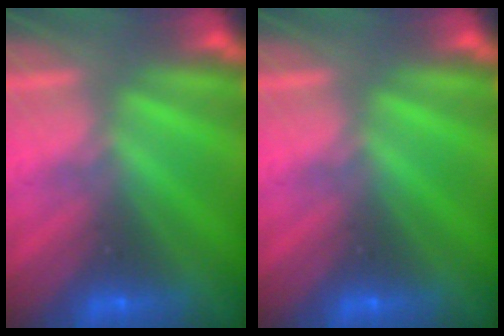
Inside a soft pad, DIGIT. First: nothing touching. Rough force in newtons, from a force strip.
{"total": 0.0}